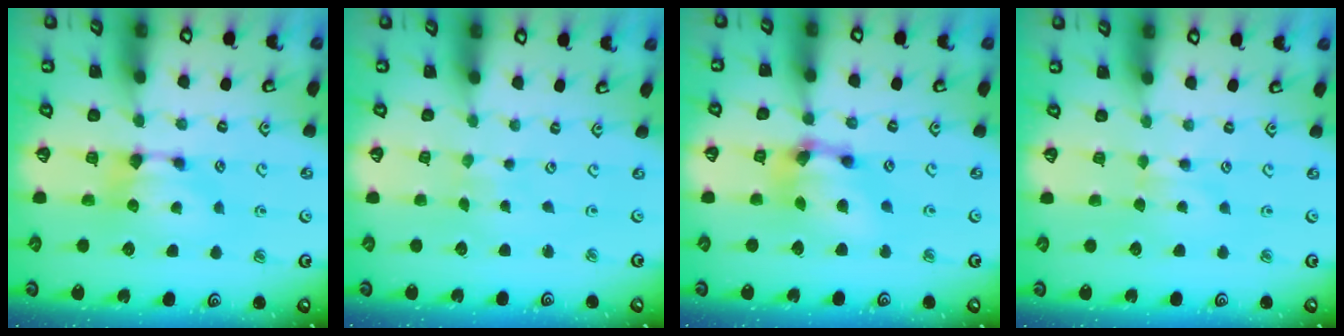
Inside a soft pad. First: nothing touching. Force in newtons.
{"total": 4.9, "press": 4.9, "slide": 0.2}
{"total": 6.5, "press": 6.0, "slide": 2.4}
{"total": 2.4, "press": 2.4, "slide": 0.4}